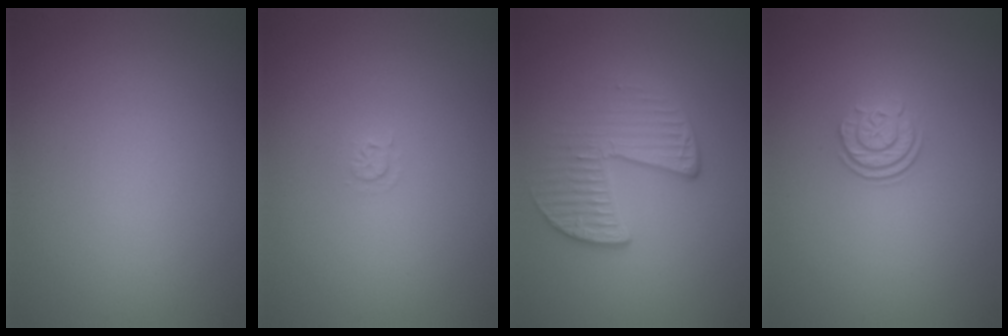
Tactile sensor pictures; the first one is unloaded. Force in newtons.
{"total": 0.7, "press": 0.3, "slide": 0.6}
{"total": 3.4, "press": 2.9, "slide": 1.8}
{"total": 2.3, "press": 1.7, "slide": 1.6}